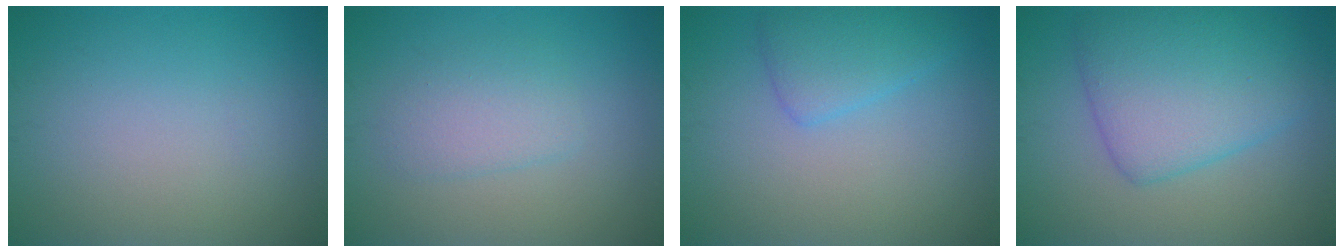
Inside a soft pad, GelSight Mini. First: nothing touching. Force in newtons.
{"total": 2.4, "press": 2.4, "slide": 0.1}
{"total": 2.8, "press": 2.8, "slide": 0.2}
{"total": 6.9, "press": 6.9, "slide": 0.2}